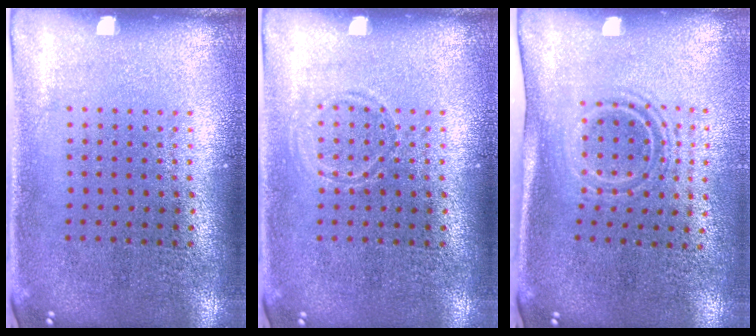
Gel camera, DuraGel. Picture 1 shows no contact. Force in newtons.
{"total": 0.8, "press": 0.8, "slide": 0.1}
{"total": 1.6, "press": 1.1, "slide": 1.1}